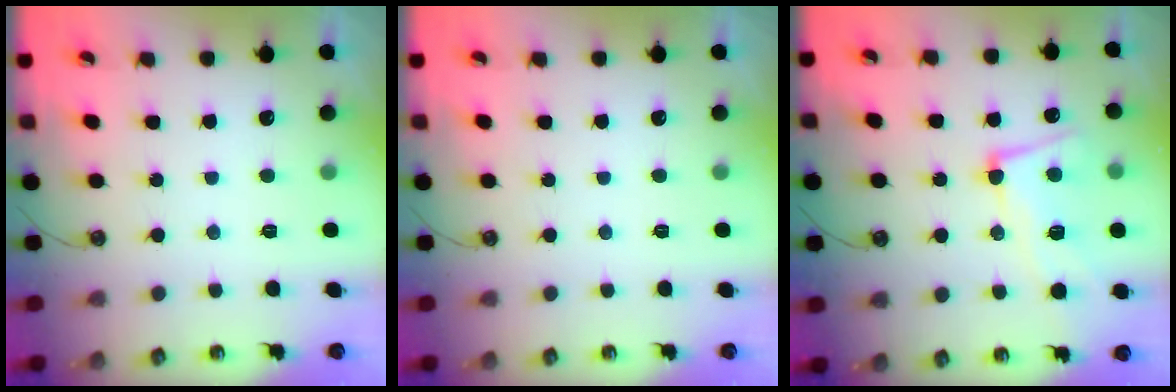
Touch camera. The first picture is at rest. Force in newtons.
{"total": 0.0}
{"total": 6.2, "press": 6.0, "slide": 1.3}